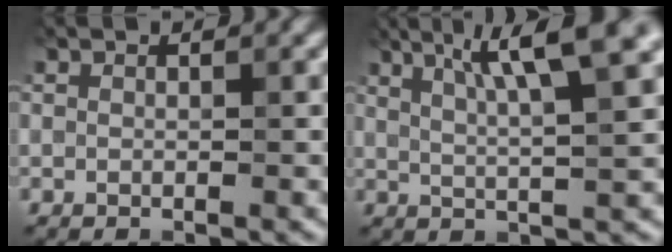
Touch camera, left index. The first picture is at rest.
{"total": 7.4, "force": [3.7, 1.3, 6.3], "torque": [-0.092, 0.014, 0.061]}